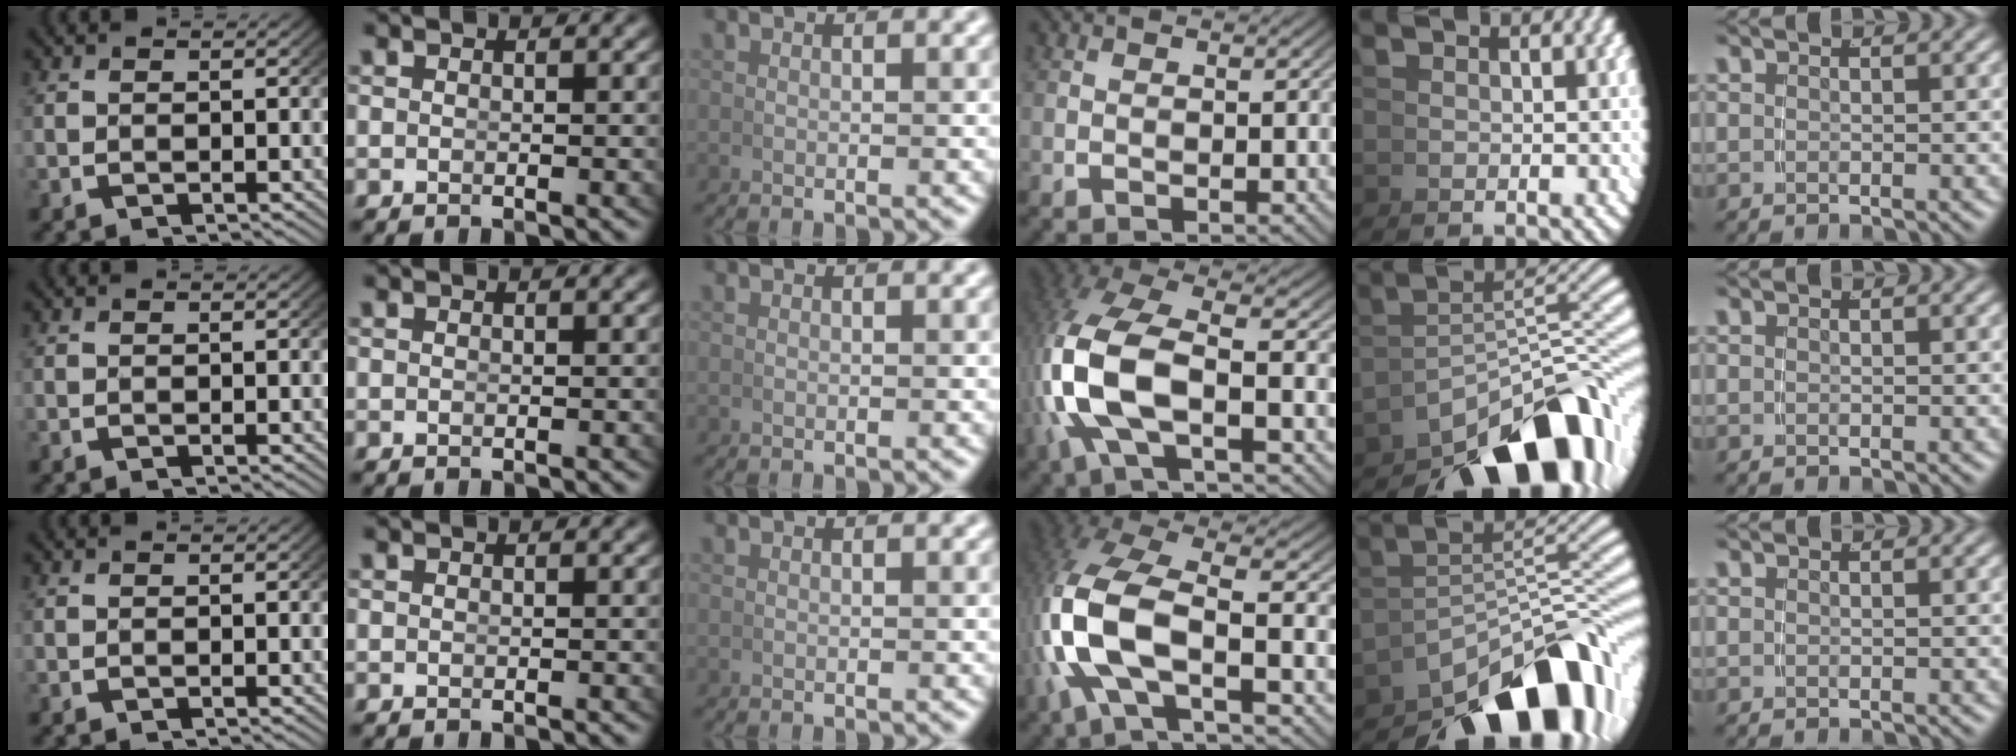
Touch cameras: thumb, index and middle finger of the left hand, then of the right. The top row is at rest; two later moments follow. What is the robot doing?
{"motion": "grasp_and_lifting", "object": "coin"}